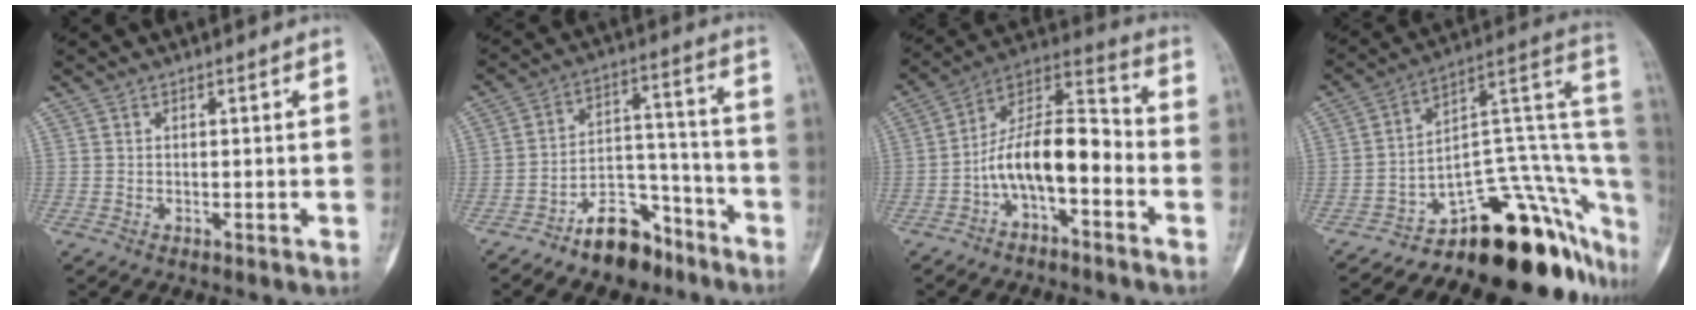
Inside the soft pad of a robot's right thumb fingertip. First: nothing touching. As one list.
[{"total": 11.8, "force": [-8.4, 6.4, 5.2], "torque": [-0.057, 0.087, -0.141]}, {"total": 13.2, "force": [-4.1, 5.9, 11.1], "torque": [-0.184, 0.075, -0.080]}, {"total": 23.8, "force": [-14.3, 9.2, 16.6], "torque": [-0.100, 0.127, -0.200]}]